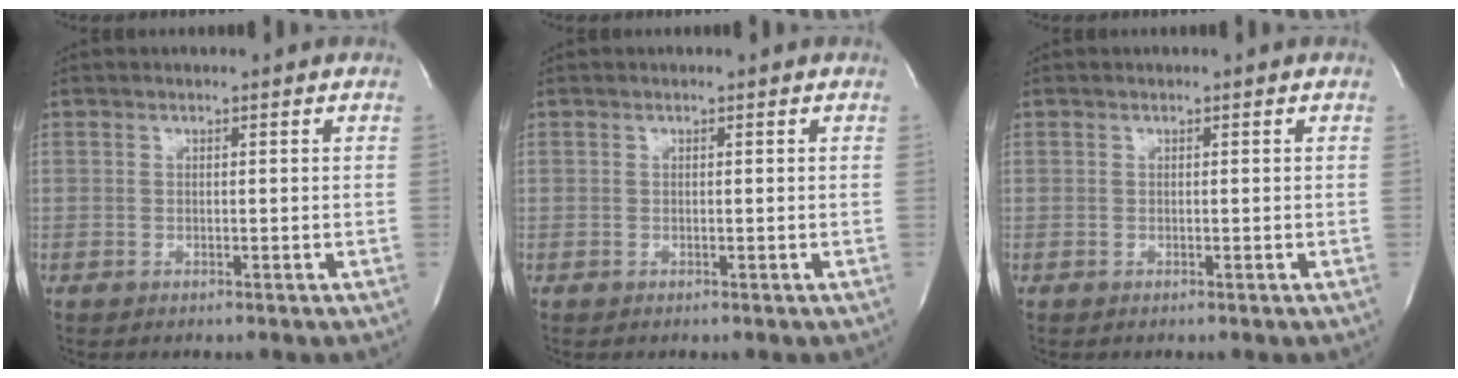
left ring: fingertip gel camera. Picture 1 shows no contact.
{"total": 0.0}
{"total": 0.0}